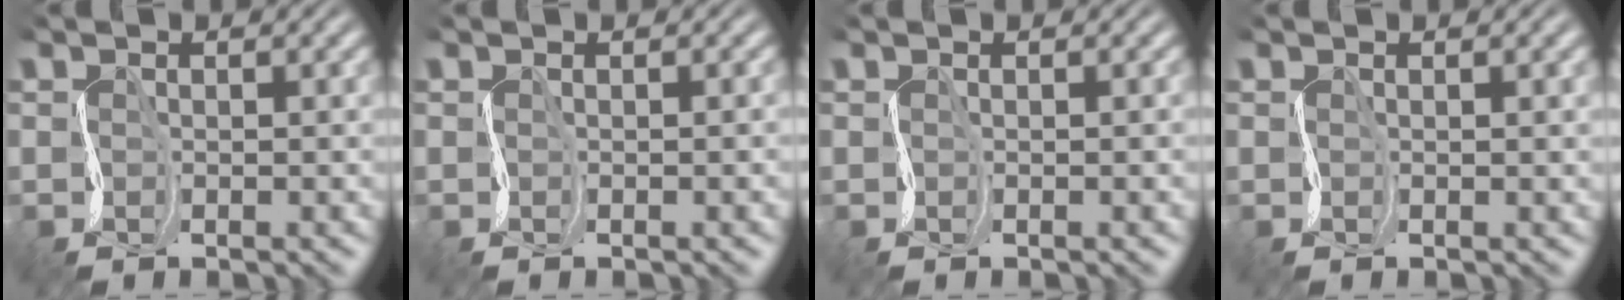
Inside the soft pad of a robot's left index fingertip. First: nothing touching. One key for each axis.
{"total": 1.9, "fx": -0.1, "fy": 0.9, "fz": 1.7, "tx": -0.009, "ty": 0.007, "tz": -0.006}
{"total": 1.3, "fx": 0.0, "fy": 0.6, "fz": 1.2, "tx": -0.002, "ty": 0.005, "tz": -0.005}
{"total": 2.0, "fx": 0.6, "fy": 0.8, "fz": 1.7, "tx": -0.013, "ty": 0.010, "tz": 0.000}